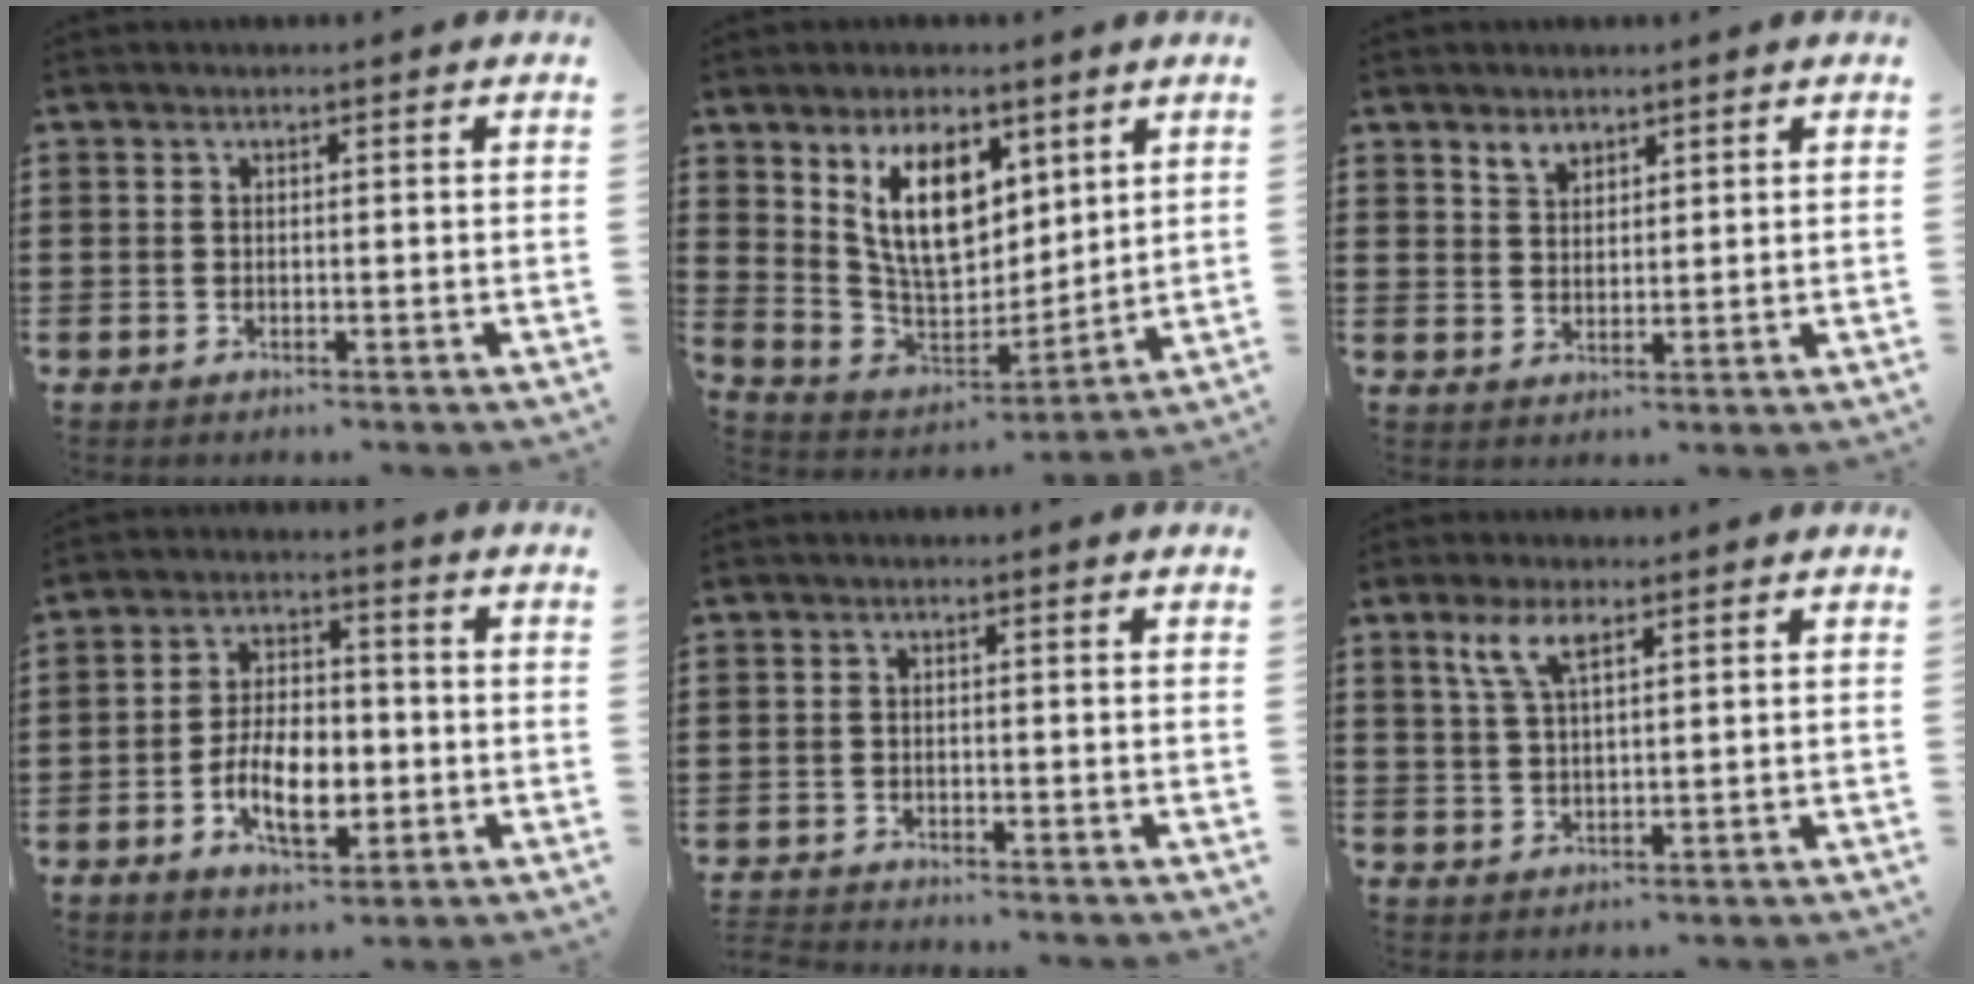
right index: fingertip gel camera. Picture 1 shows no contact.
{"total": 12.4, "force": [5.8, 6.7, 8.7], "torque": [-0.184, -0.006, 0.107]}
{"total": 2.6, "force": [2.0, 1.5, 0.5], "torque": [-0.009, -0.001, 0.037]}
{"total": 8.3, "force": [-2.5, 4.5, 6.6], "torque": [-0.132, 0.000, -0.050]}
{"total": 1.6, "force": [-1.5, 0.1, -0.2], "torque": [-0.002, 0.002, -0.035]}
{"total": 4.8, "force": [2.7, 1.6, 3.7], "torque": [-0.083, 0.007, 0.046]}